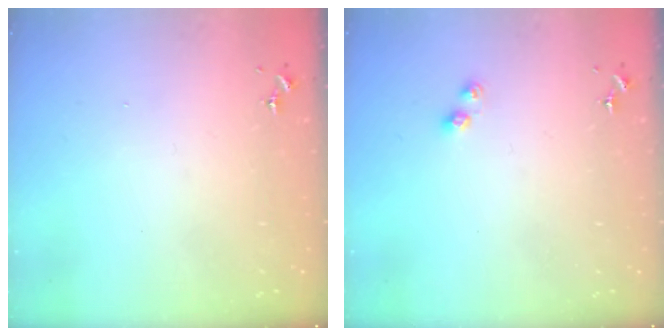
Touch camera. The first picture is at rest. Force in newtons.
{"total": 5.0, "press": 5.0, "slide": 0.6}